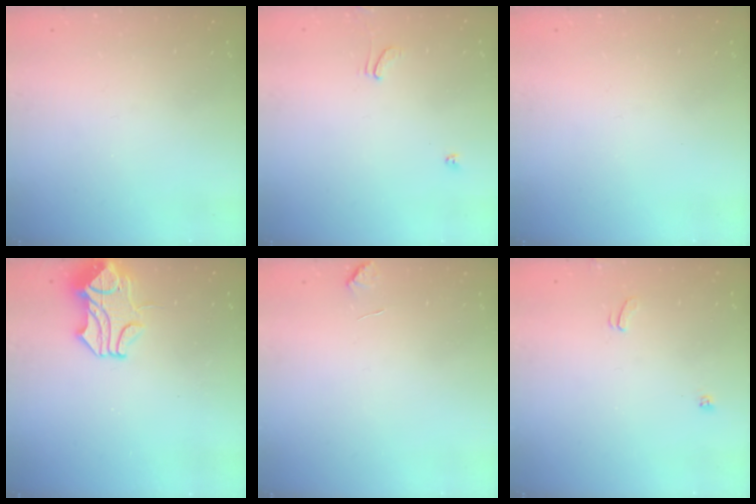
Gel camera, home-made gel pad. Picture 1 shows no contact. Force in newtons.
{"total": 1.3, "press": 1.2, "slide": 0.4}
{"total": 0.0}
{"total": 1.8, "press": 1.1, "slide": 1.4}
{"total": 0.8, "press": 0.4, "slide": 0.7}
{"total": 2.6, "press": 2.5, "slide": 0.4}